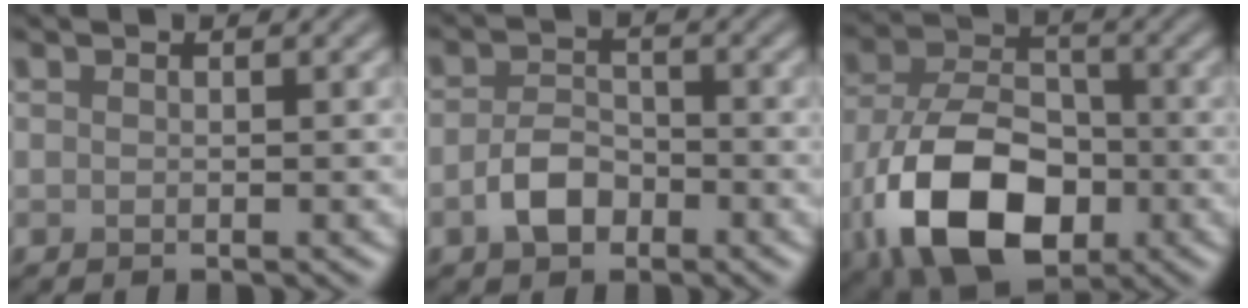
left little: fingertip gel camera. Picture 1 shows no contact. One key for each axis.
{"total": 3.1, "fx": -1.5, "fy": 2.0, "fz": 1.9, "tx": -0.035, "ty": 0.005, "tz": -0.031}
{"total": 12.4, "fx": -4.8, "fy": 7.6, "fz": 8.6, "tx": -0.181, "ty": -0.015, "tz": -0.092}